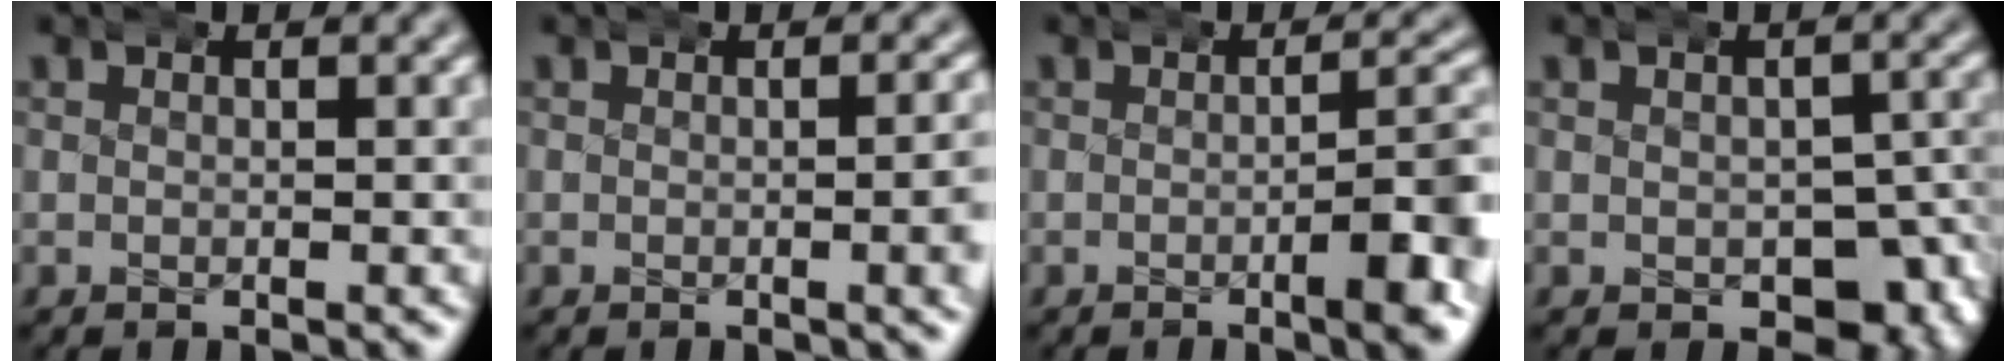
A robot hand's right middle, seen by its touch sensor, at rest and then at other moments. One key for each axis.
{"total": 1.9, "fx": 0.0, "fy": 0.4, "fz": 1.9, "tx": -0.024, "ty": 0.007, "tz": -0.003}
{"total": 5.5, "fx": -1.3, "fy": 1.6, "fz": 5.1, "tx": -0.061, "ty": 0.000, "tz": -0.018}
{"total": 4.9, "fx": -1.8, "fy": 3.2, "fz": 3.3, "tx": -0.034, "ty": -0.012, "tz": -0.018}